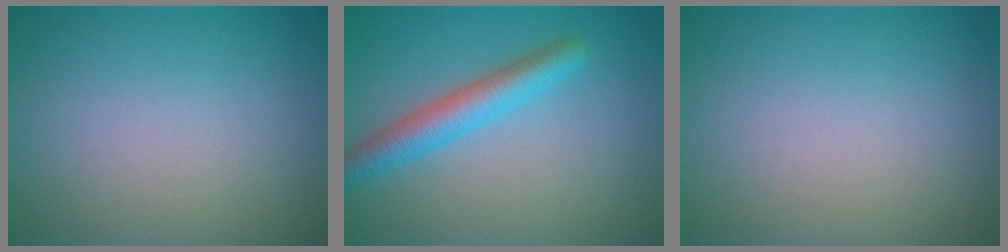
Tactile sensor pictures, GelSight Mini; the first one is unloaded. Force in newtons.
{"total": 3.8, "press": 3.8, "slide": 0.1}
{"total": 0.0}